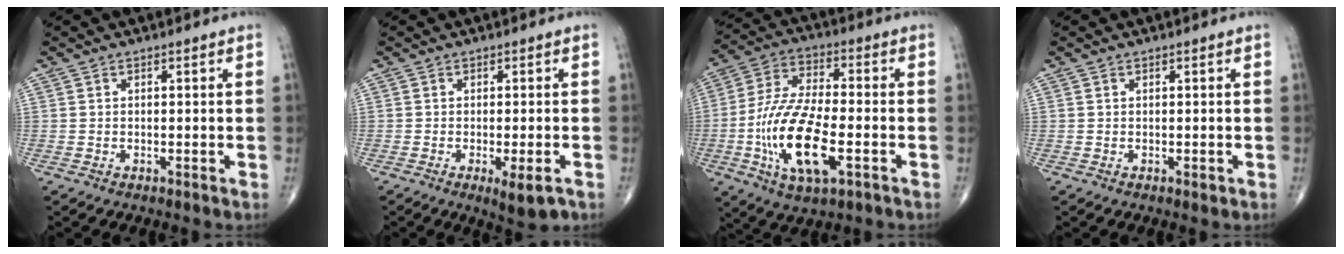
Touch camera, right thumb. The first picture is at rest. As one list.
[{"total": 5.0, "force": [-2.1, 1.3, 4.3], "torque": [-0.063, -0.008, -0.026]}, {"total": 17.5, "force": [-4.9, 7.0, 15.3], "torque": [-0.306, 0.014, -0.086]}, {"total": 0.7, "force": [0.0, 0.4, 0.5], "torque": [-0.007, -0.002, 0.001]}]